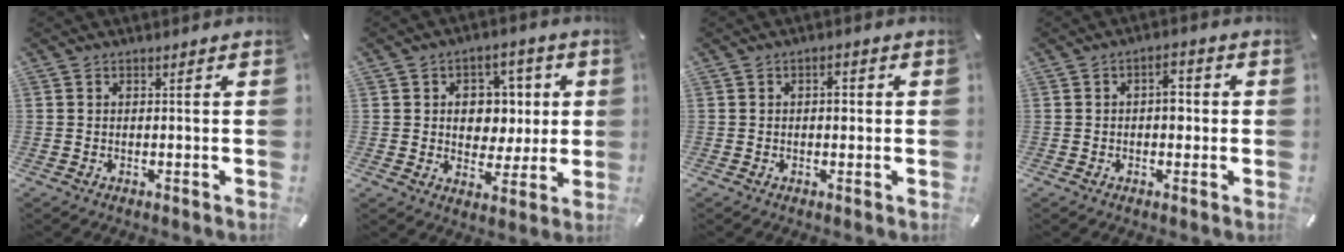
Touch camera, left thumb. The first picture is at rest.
{"total": 9.1, "force": [1.1, 8.1, 4.1], "torque": [-0.054, 0.002, 0.022]}
{"total": 2.5, "force": [0.2, 1.6, 1.9], "torque": [-0.015, -0.001, -0.005]}
{"total": 4.5, "force": [0.1, 2.8, 3.6], "torque": [-0.045, 0.004, -0.007]}